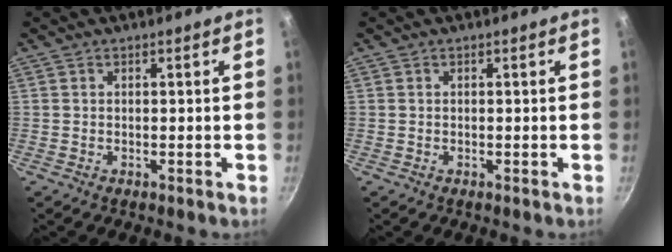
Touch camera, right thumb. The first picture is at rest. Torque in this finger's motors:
{"motor_torque": [-0.02, 0.03, 0.12, 0.04, 0.04]}